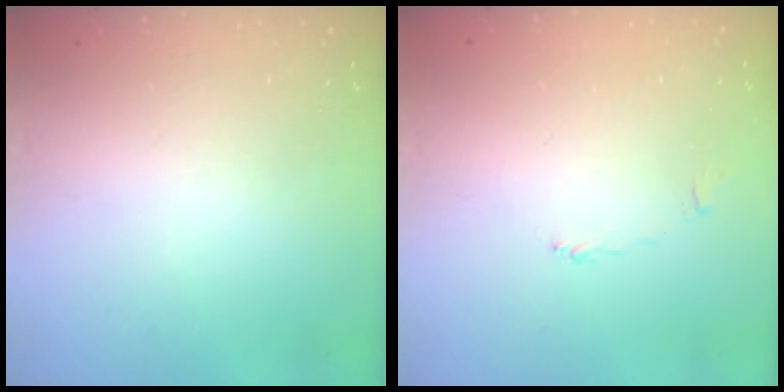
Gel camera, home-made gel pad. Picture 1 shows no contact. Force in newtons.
{"total": 1.9, "press": 1.9, "slide": 0.4}